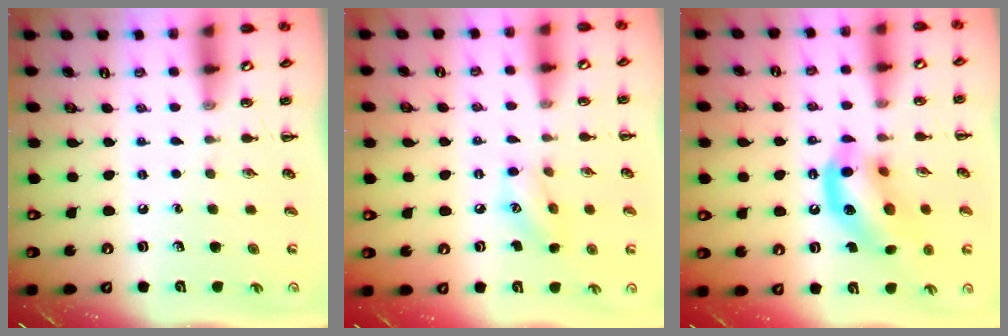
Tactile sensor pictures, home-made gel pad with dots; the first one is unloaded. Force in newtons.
{"total": 8.2, "press": 8.2, "slide": 0.7}
{"total": 14.0, "press": 13.7, "slide": 3.1}